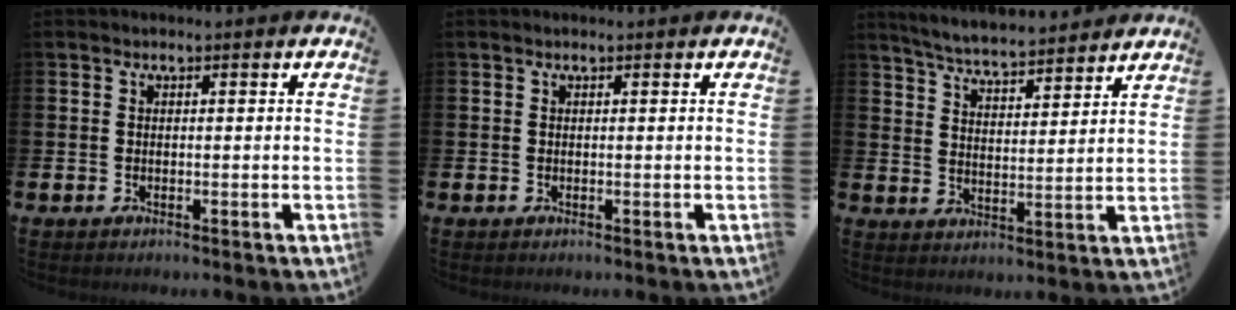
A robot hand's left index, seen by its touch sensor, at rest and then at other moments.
{"total": 0.0}
{"total": 5.3, "force": [5.3, 0.2, 0.8], "torque": [-0.041, -0.035, 0.093]}